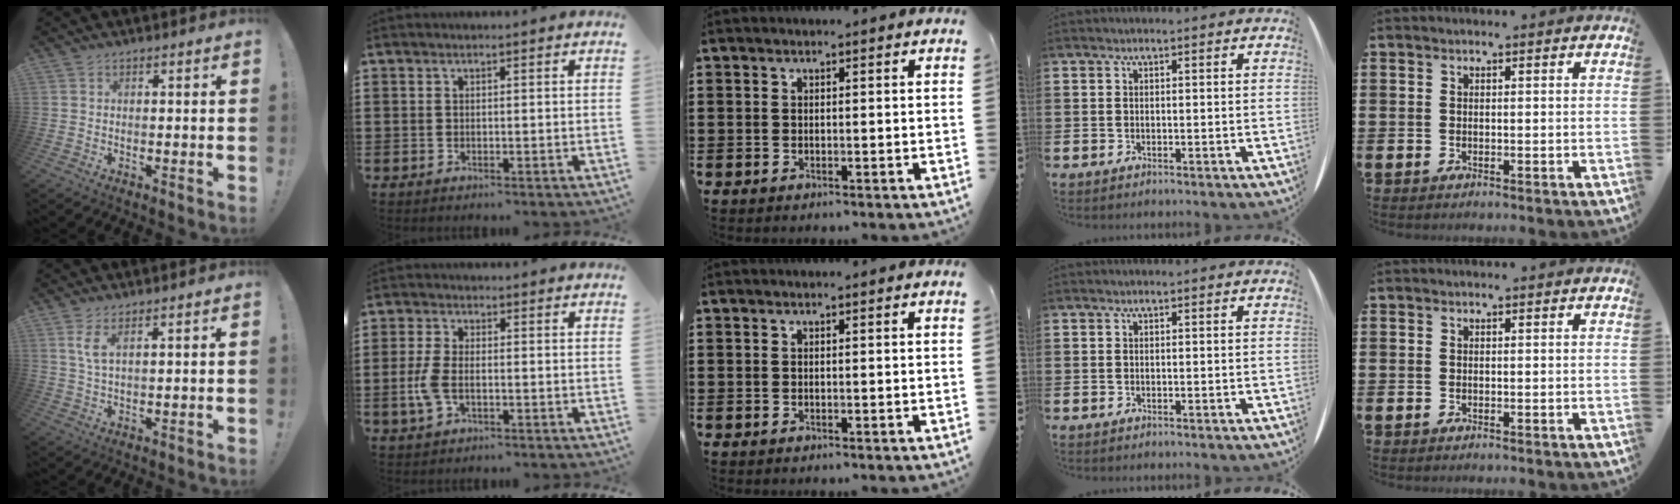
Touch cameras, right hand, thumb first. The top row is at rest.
{"thumb": {"total": 3.8, "force": [2.0, 0.9, 3.1], "torque": [-0.065, -0.004, 0.036]}, "index": {"total": 4.6, "force": [-1.0, 2.2, 3.9], "torque": [-0.097, -0.007, -0.024]}}